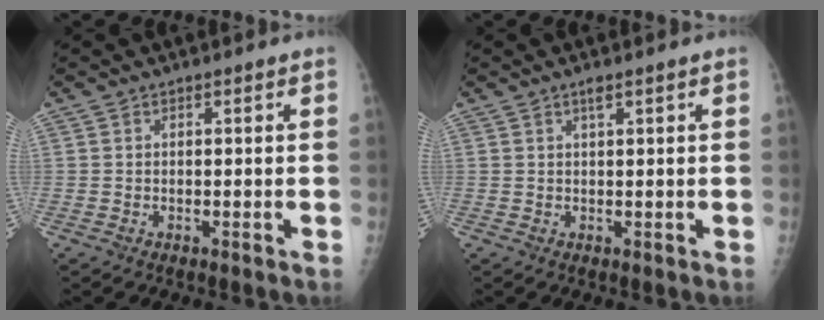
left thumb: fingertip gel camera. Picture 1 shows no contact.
{"total": 1.1, "force": [0.6, 0.2, 0.9], "torque": [-0.015, 0.001, 0.011]}